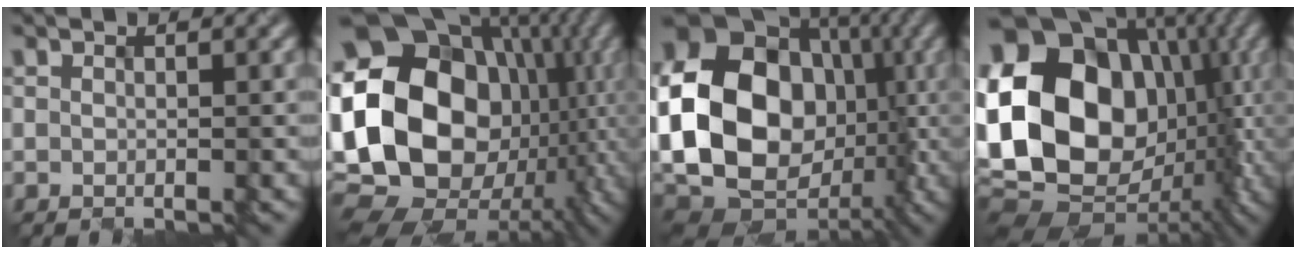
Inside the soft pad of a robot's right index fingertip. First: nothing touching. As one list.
[{"total": 20.6, "force": [-0.1, 16.1, 12.9], "torque": [-0.264, 0.013, 0.015]}, {"total": 19.9, "force": [-1.0, 15.7, 12.2], "torque": [-0.243, 0.004, -0.031]}, {"total": 18.9, "force": [0.7, 14.9, 11.6], "torque": [-0.221, 0.022, 0.019]}]